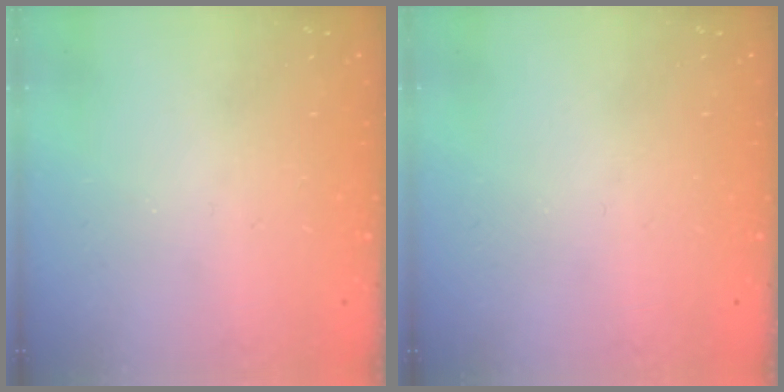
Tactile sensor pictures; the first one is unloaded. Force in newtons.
{"total": 0.0}